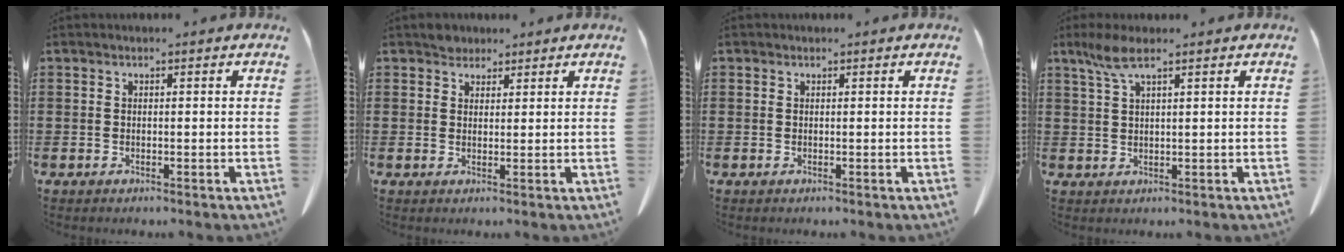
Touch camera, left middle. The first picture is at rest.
{"total": 2.3, "force": [2.0, 1.0, 0.2], "torque": [-0.001, 0.000, 0.039]}
{"total": 0.0}
{"total": 4.3, "force": [2.5, 1.0, 3.4], "torque": [-0.080, 0.000, 0.043]}